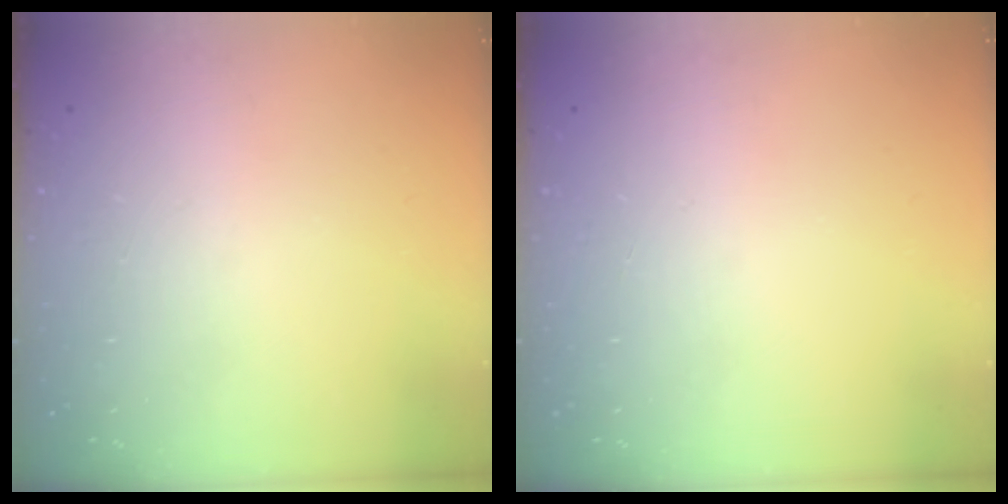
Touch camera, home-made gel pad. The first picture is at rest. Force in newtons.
{"total": 0.0}